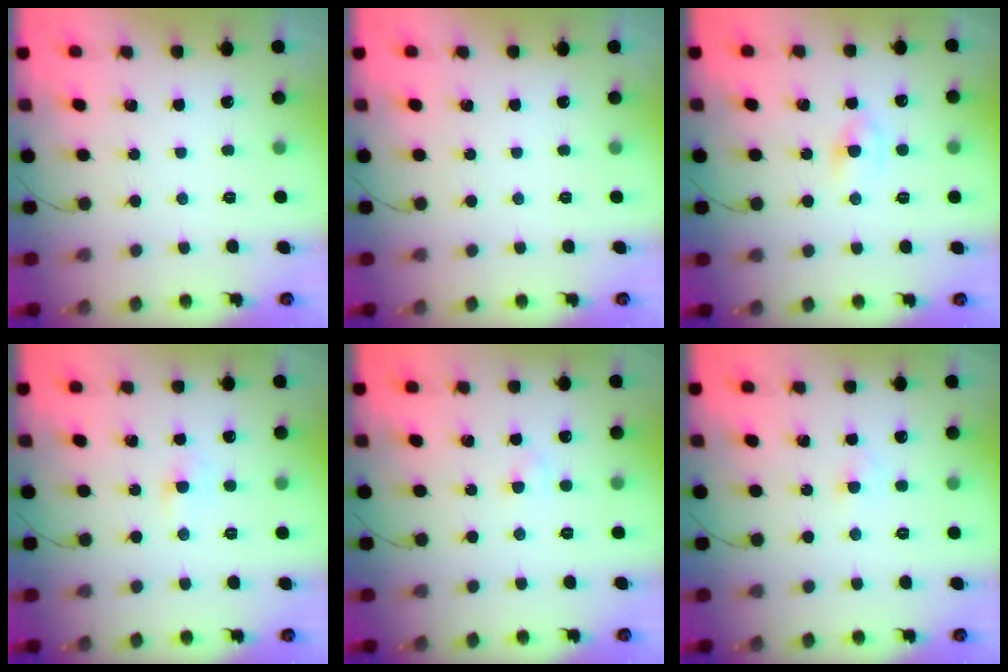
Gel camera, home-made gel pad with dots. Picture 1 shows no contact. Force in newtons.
{"total": 0.0}
{"total": 2.2, "press": 1.9, "slide": 1.1}
{"total": 3.5, "press": 3.3, "slide": 1.2}
{"total": 1.9, "press": 1.7, "slide": 0.8}
{"total": 2.6, "press": 2.4, "slide": 0.9}